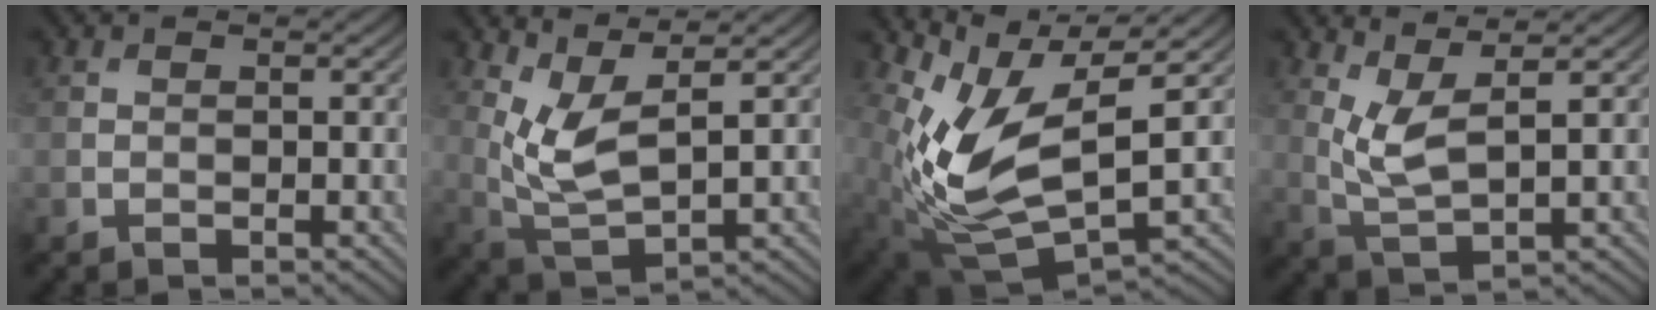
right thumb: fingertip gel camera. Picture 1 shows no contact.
{"total": 6.6, "force": [3.0, 2.2, 5.5], "torque": [-0.135, -0.005, 0.066]}
{"total": 10.9, "force": [2.6, 4.8, 9.4], "torque": [-0.211, -0.007, 0.055]}
{"total": 5.1, "force": [2.2, 1.4, 4.4], "torque": [-0.104, -0.001, 0.053]}